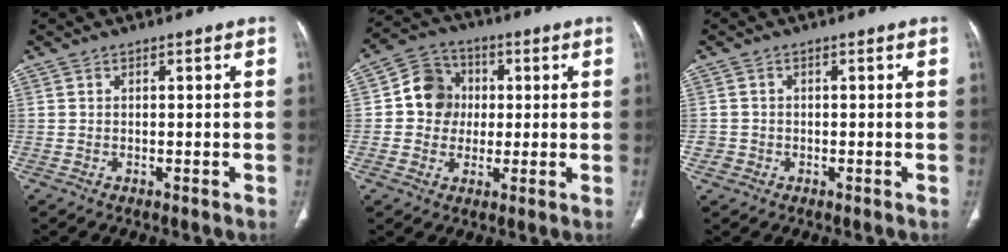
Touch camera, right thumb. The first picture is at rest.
{"total": 9.0, "force": [0.6, 8.2, 3.5], "torque": [-0.022, 0.015, 0.001]}
{"total": 1.8, "force": [-0.6, 1.7, 0.2], "torque": [0.002, 0.008, -0.012]}